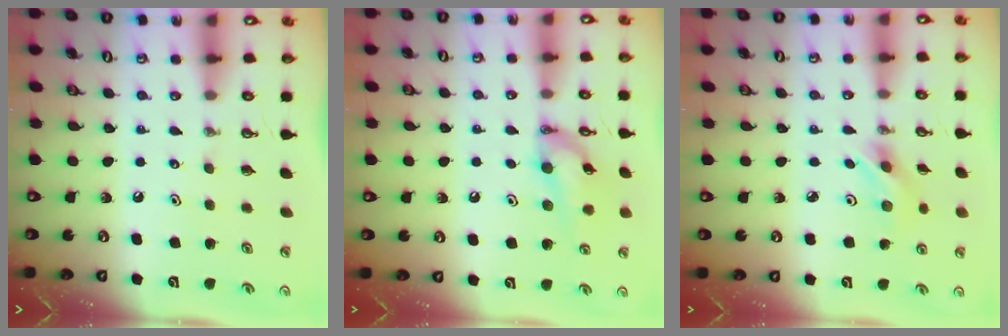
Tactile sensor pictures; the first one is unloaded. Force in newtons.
{"total": 12.7, "press": 12.7, "slide": 1.0}
{"total": 5.2, "press": 5.2, "slide": 0.2}